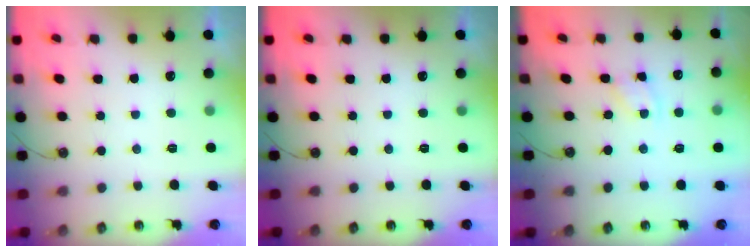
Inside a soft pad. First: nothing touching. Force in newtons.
{"total": 0.0}
{"total": 2.1, "press": 2.1, "slide": 0.3}